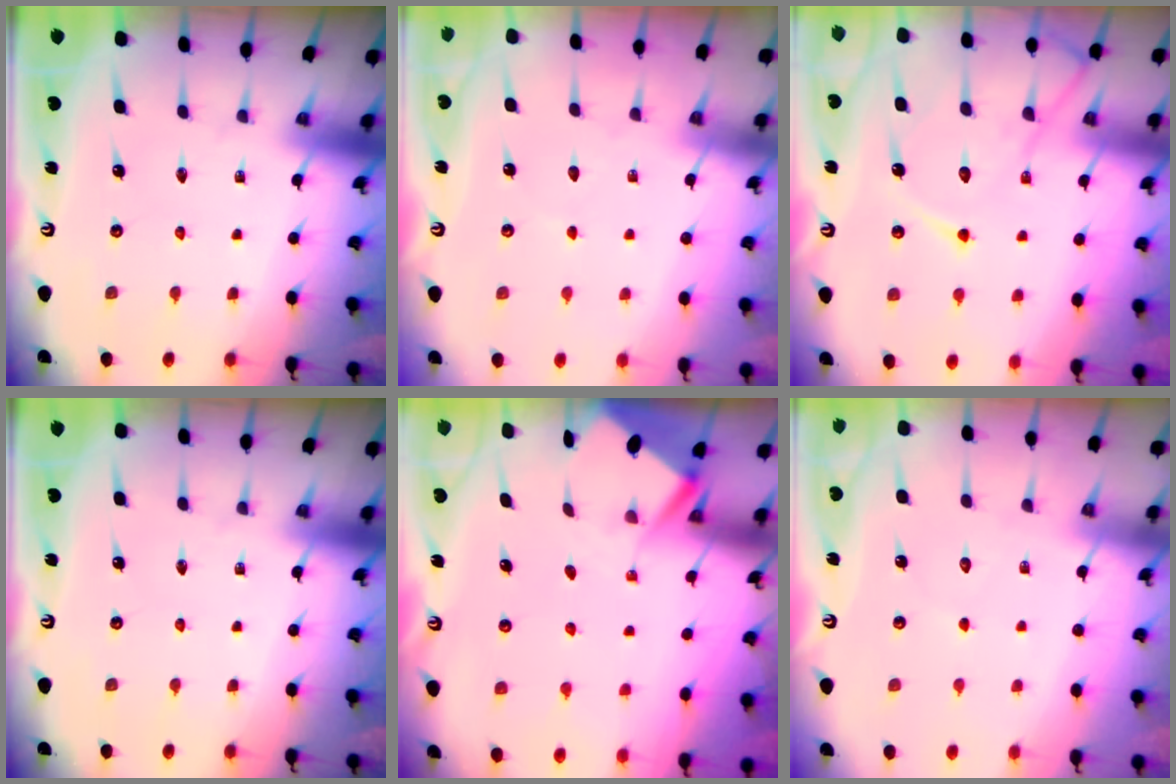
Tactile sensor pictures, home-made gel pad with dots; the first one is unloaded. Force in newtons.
{"total": 3.0, "press": 2.9, "slide": 0.4}
{"total": 12.7, "press": 12.7, "slide": 1.2}
{"total": 0.0}
{"total": 2.8, "press": 2.8, "slide": 0.4}
{"total": 4.1, "press": 4.0, "slide": 0.5}